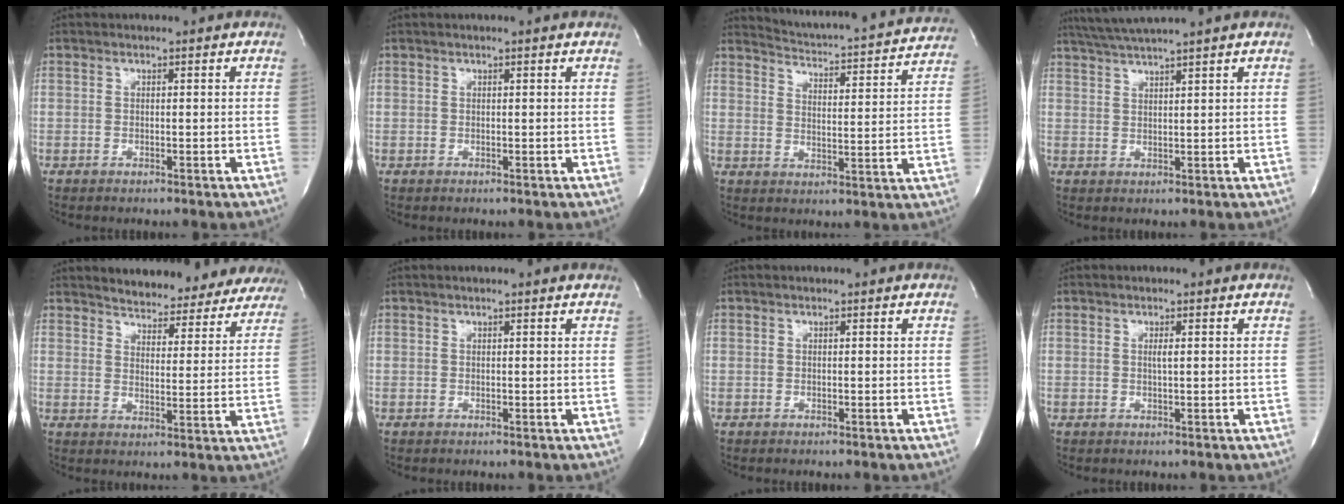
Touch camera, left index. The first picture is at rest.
{"total": 0.7, "force": [0.6, -0.1, 0.3], "torque": [-0.010, 0.005, 0.014]}
{"total": 18.9, "force": [18.2, 1.4, 4.6], "torque": [-0.074, -0.046, 0.225]}
{"total": 6.6, "force": [5.7, -1.5, 3.0], "torque": [-0.054, 0.016, 0.100]}
{"total": 18.0, "force": [16.8, 5.3, 3.6], "torque": [-0.028, -0.027, 0.194]}
{"total": 1.0, "force": [0.9, -0.2, 0.4], "torque": [-0.016, 0.006, 0.015]}
{"total": 0.0}
{"total": 0.9, "force": [0.2, 0.0, 0.9], "torque": [-0.020, 0.000, 0.003]}